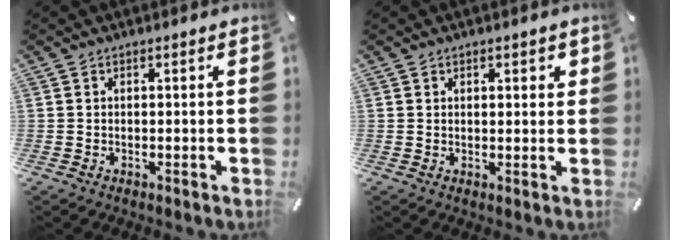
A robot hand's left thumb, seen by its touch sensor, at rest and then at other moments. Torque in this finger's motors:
{"motor_torque": [-0.21, -0.31, -0.07, 0.00, -0.01]}